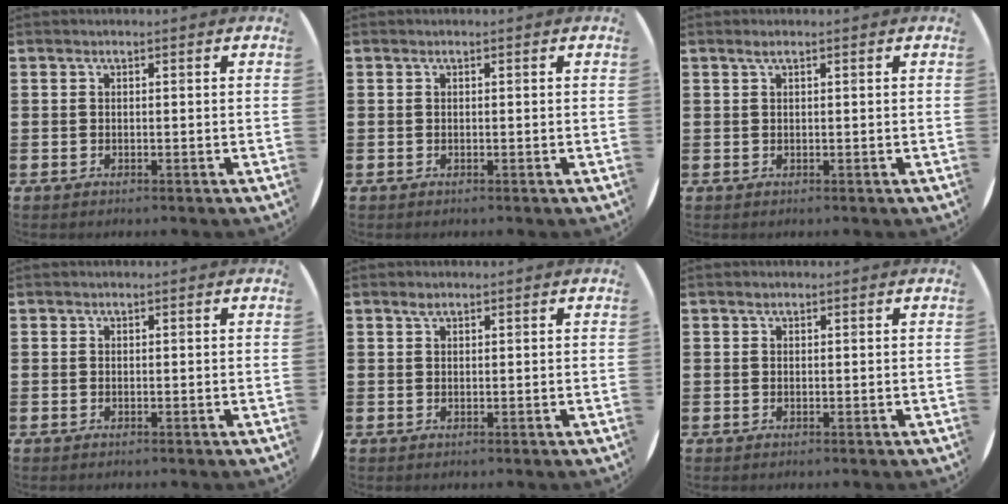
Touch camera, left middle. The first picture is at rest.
{"total": 0.0}
{"total": 0.7, "force": [0.4, 0.0, 0.6], "torque": [-0.012, 0.001, 0.007]}
{"total": 0.0}
{"total": 0.9, "force": [0.7, 0.3, 0.5], "torque": [-0.003, -0.001, 0.010]}
{"total": 0.0}